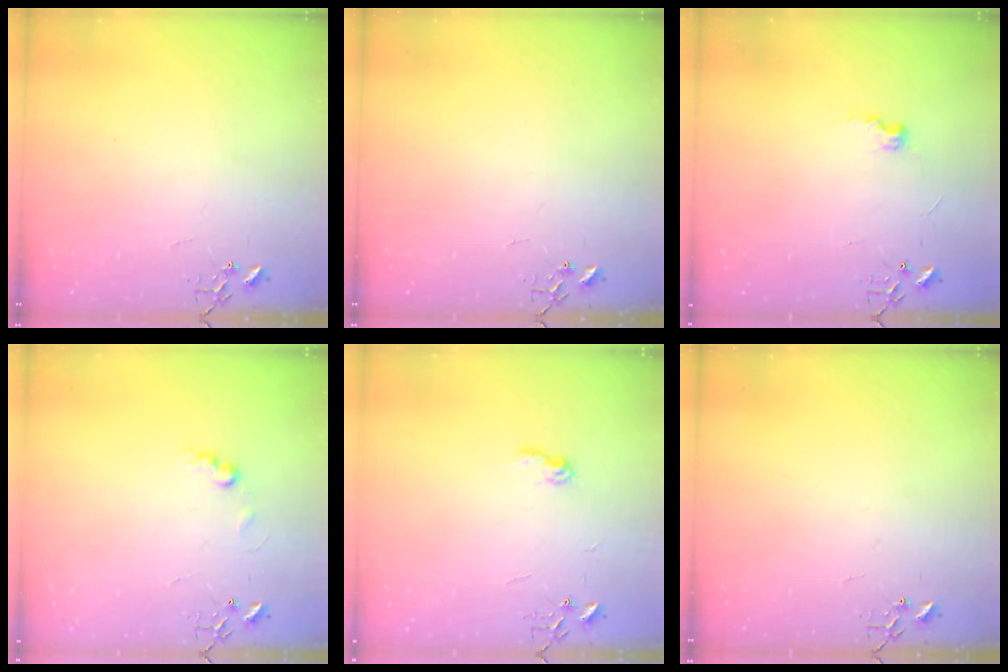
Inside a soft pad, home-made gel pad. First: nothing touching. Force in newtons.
{"total": 0.0}
{"total": 7.0, "press": 7.0, "slide": 0.6}
{"total": 6.4, "press": 6.4, "slide": 0.5}
{"total": 6.3, "press": 6.3, "slide": 0.1}
{"total": 0.0}